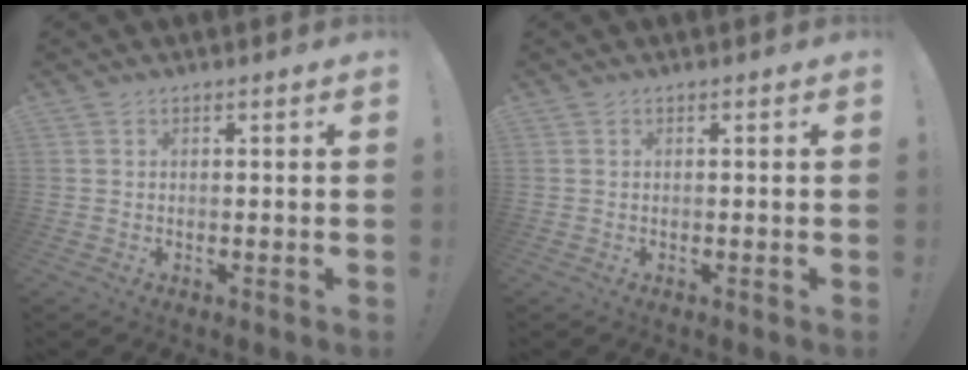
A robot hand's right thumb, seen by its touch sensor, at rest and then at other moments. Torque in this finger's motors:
{"motor_torque": [0.00, 0.00, 0.00, 0.00, 0.00]}